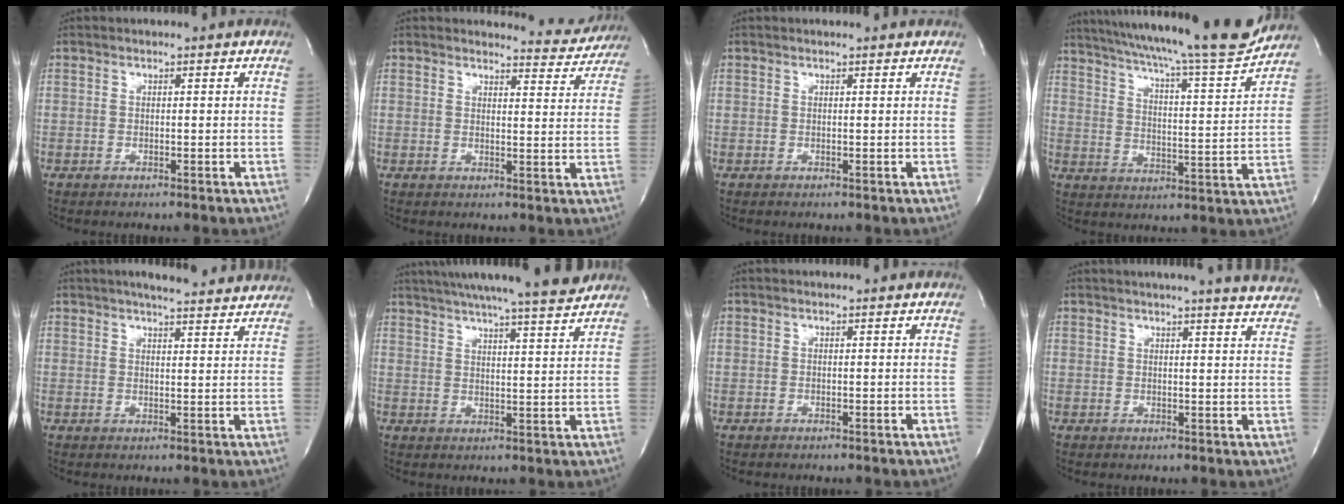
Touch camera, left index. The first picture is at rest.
{"total": 5.3, "force": [5.2, 0.5, -0.9], "torque": [0.014, -0.029, 0.048]}
{"total": 1.3, "force": [1.3, 0.1, 0.2], "torque": [-0.009, 0.005, 0.011]}
{"total": 22.4, "force": [20.0, 0.5, 10.0], "torque": [-0.167, -0.039, 0.275]}
{"total": 12.2, "force": [10.9, 1.7, 5.2], "torque": [-0.070, 0.011, 0.129]}
{"total": 17.5, "force": [15.7, -0.3, 7.7], "torque": [-0.128, -0.010, 0.215]}
{"total": 0.0}
{"total": 15.3, "force": [14.2, 0.4, 5.5], "torque": [-0.075, -0.025, 0.158]}